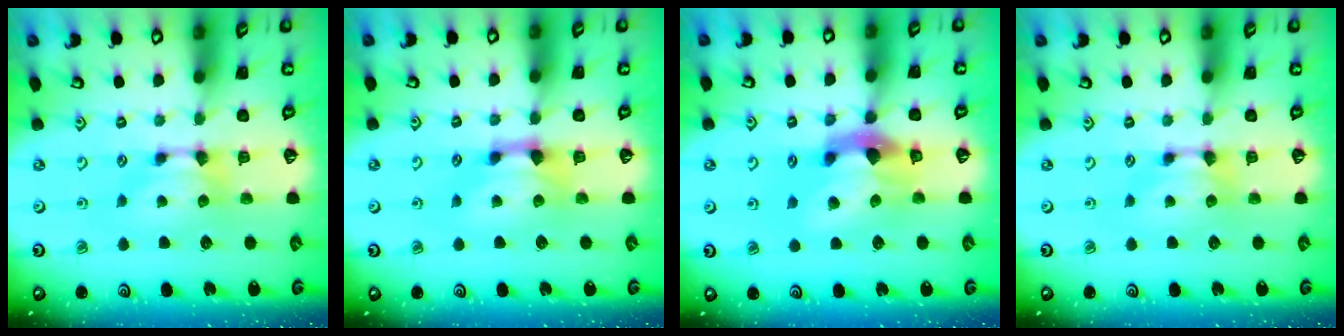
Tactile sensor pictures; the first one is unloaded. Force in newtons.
{"total": 1.9, "press": 1.3, "slide": 1.4}
{"total": 6.3, "press": 5.9, "slide": 2.2}
{"total": 0.0}